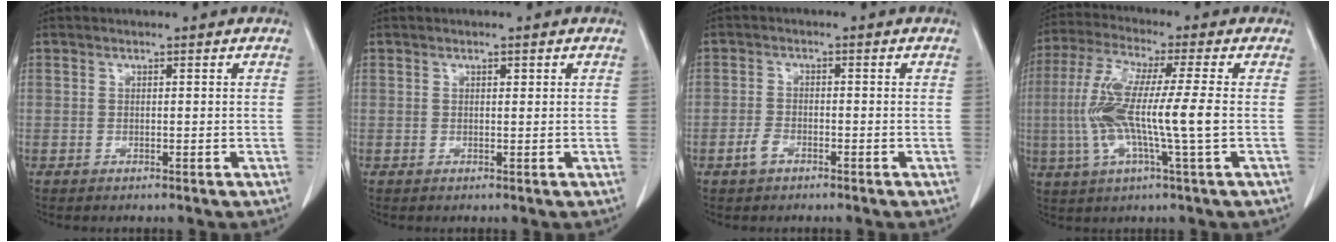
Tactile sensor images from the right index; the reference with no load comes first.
{"total": 0.6, "force": [0.3, 0.2, 0.4], "torque": [-0.008, -0.001, 0.006]}
{"total": 2.4, "force": [-1.5, 1.2, 1.3], "torque": [-0.030, 0.003, -0.027]}
{"total": 11.8, "force": [-1.0, 0.3, 11.8], "torque": [-0.246, 0.002, -0.025]}